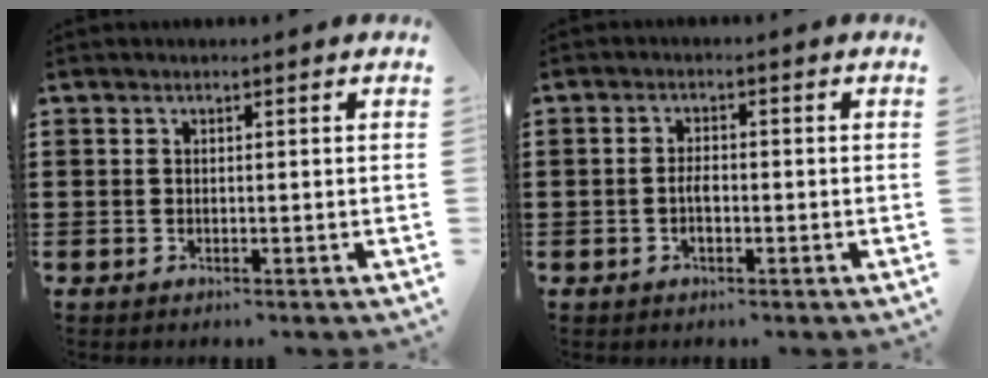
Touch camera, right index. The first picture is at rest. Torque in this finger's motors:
{"motor_torque": [1.42, 0.72, 0.22, 0.01]}